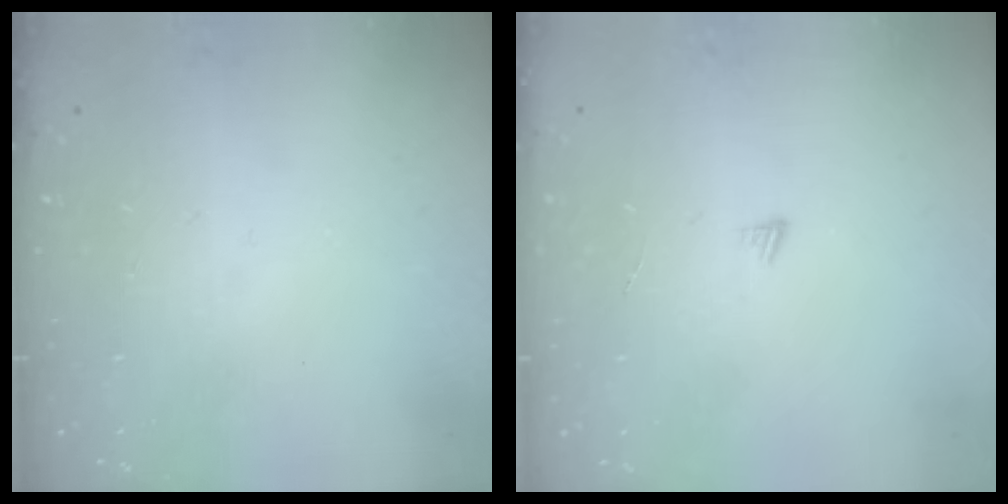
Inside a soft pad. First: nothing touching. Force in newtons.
{"total": 3.0, "press": 3.0, "slide": 0.3}